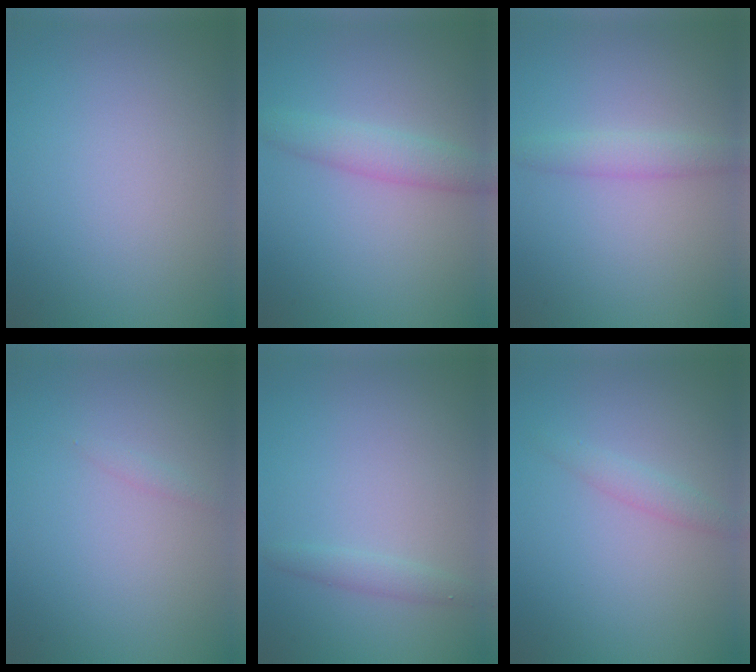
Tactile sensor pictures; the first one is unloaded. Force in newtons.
{"total": 2.7, "press": 2.7, "slide": 0.0}
{"total": 1.8, "press": 1.8, "slide": 0.1}
{"total": 0.5, "press": 0.5, "slide": 0.0}
{"total": 1.3, "press": 1.3, "slide": 0.1}
{"total": 1.4, "press": 1.4, "slide": 0.1}